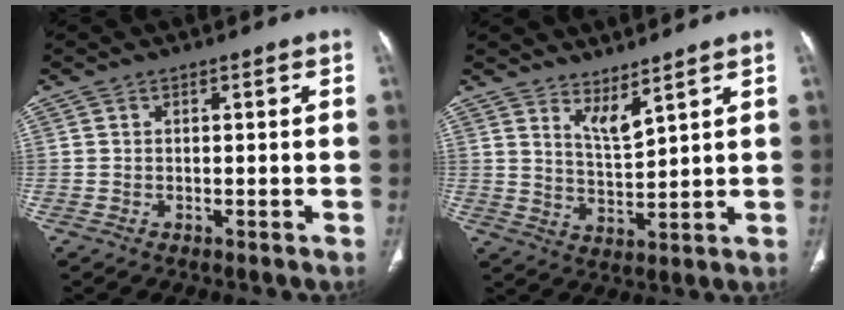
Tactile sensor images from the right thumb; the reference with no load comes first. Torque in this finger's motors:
{"motor_torque": [2.39, 2.53, 0.27, -0.45, 0.00]}